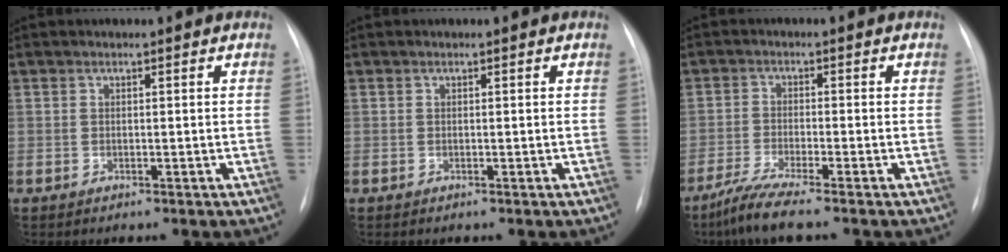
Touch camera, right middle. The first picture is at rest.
{"total": 0.0}
{"total": 5.5, "force": [-4.3, -0.7, 3.3], "torque": [-0.072, -0.022, -0.087]}